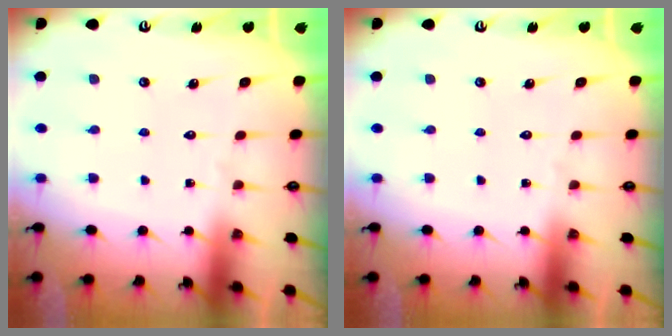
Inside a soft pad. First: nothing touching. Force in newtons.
{"total": 0.0}